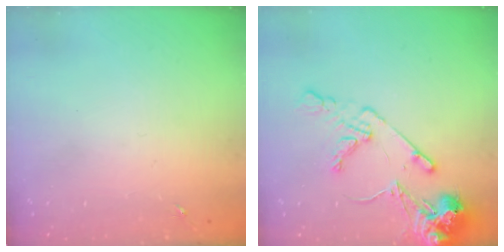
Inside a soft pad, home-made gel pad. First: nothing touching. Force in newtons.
{"total": 13.7, "press": 13.5, "slide": 2.3}